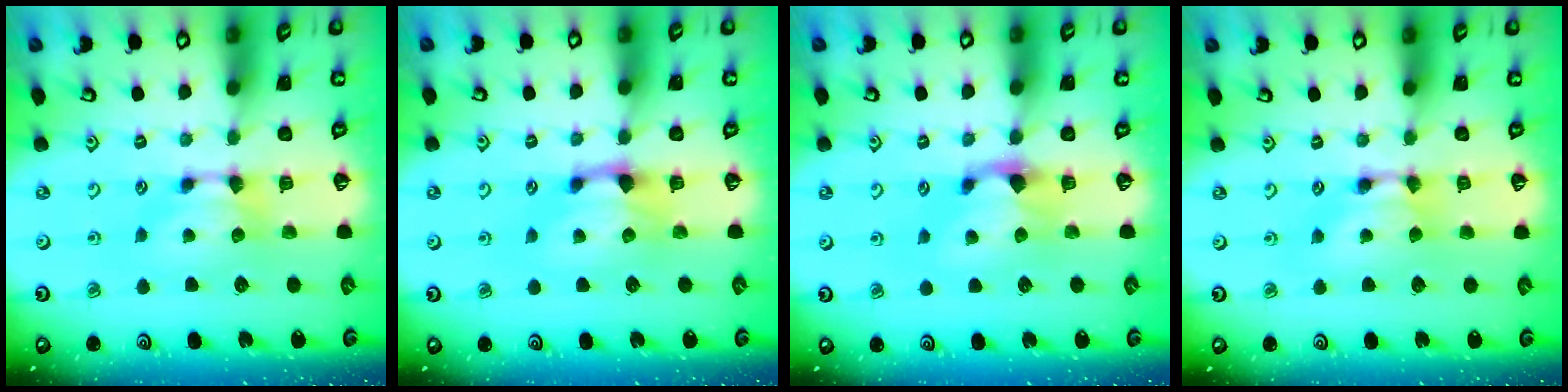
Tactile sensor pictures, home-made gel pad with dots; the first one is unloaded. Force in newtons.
{"total": 1.2, "press": 0.0, "slide": 1.2}
{"total": 1.1, "press": 0.3, "slide": 1.1}
{"total": 1.4, "press": 1.4, "slide": 0.1}